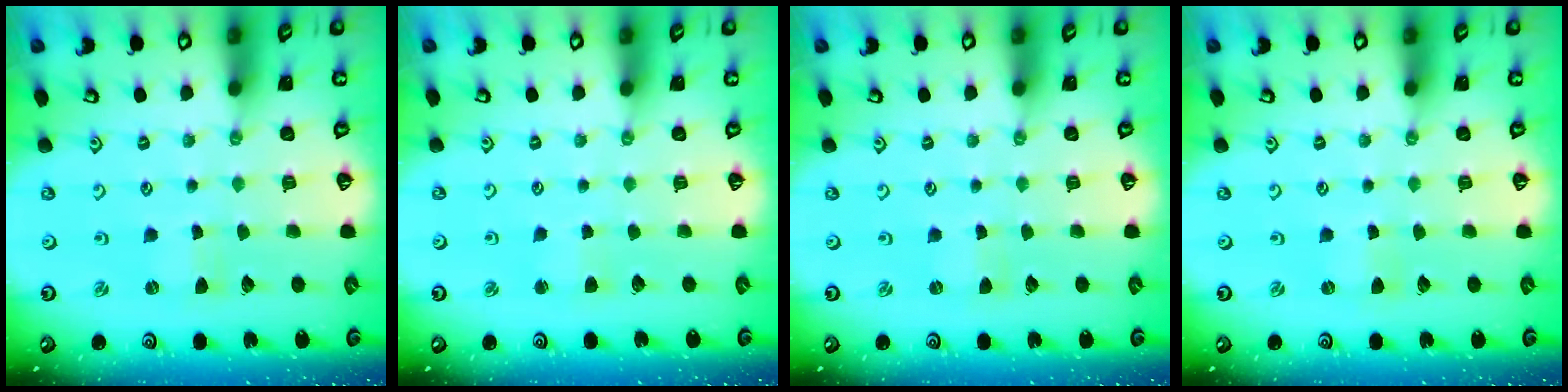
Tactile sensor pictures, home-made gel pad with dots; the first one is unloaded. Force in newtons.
{"total": 2.2, "press": 2.2, "slide": 0.2}
{"total": 0.0}
{"total": 0.0}